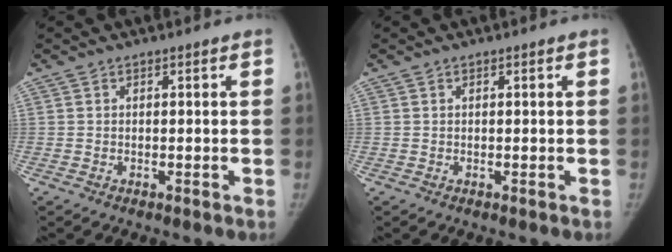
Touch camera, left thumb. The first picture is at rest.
{"total": 0.0}